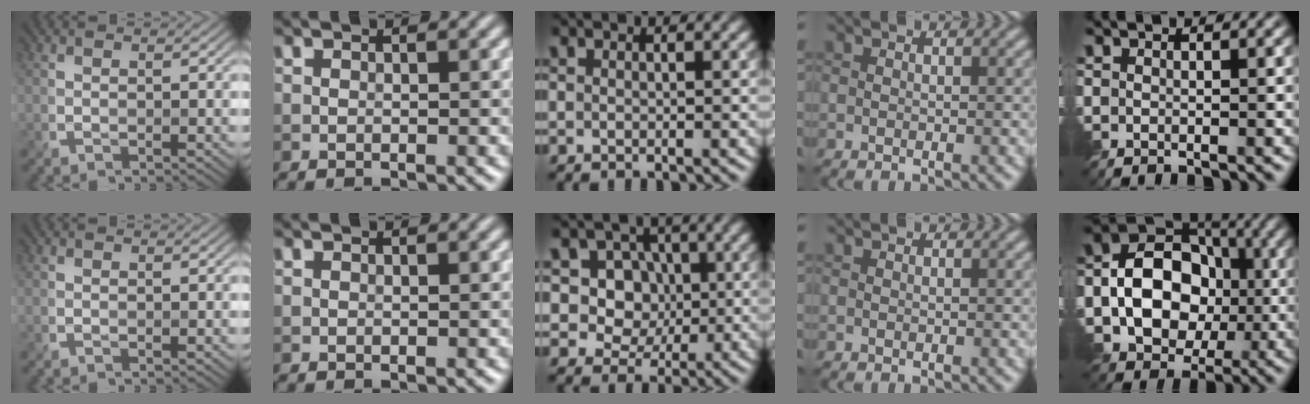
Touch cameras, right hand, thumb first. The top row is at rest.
{"middle": {"total": 8.5, "force": [2.5, 7.2, 3.6], "torque": [-0.055, 0.021, 0.025]}, "little": {"total": 10.0, "force": [-0.9, 7.5, 6.4], "torque": [-0.093, 0.003, -0.026]}}